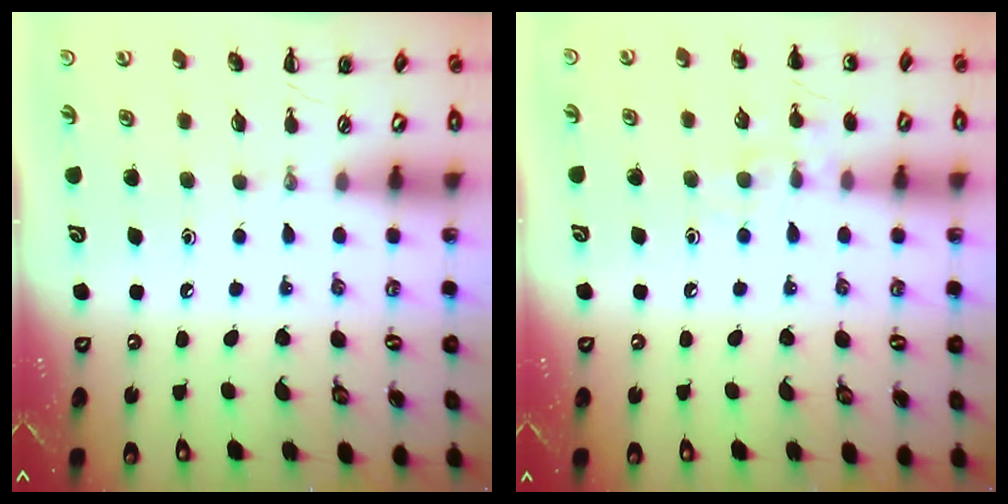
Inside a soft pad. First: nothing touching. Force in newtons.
{"total": 7.7, "press": 7.5, "slide": 1.7}